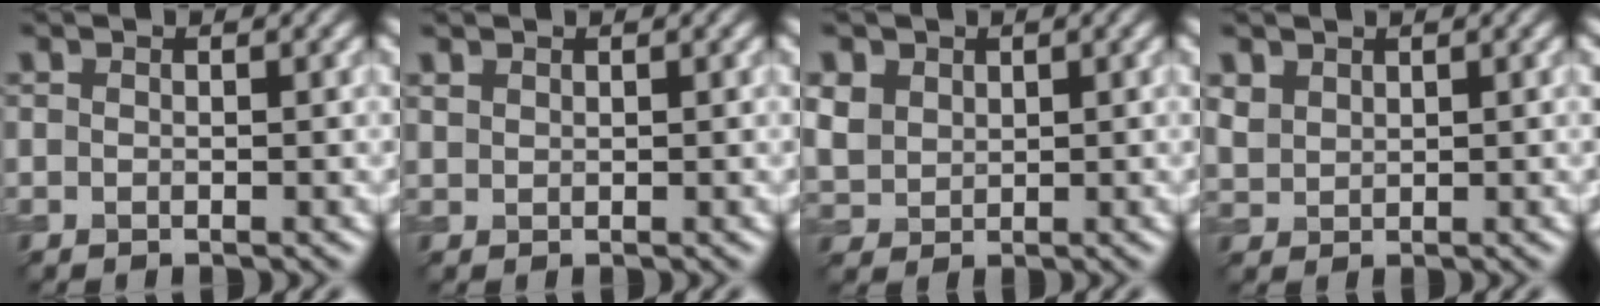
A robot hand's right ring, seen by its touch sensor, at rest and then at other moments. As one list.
[{"total": 0.9, "force": [0.8, 0.4, 0.1], "torque": [-0.007, 0.001, 0.021]}, {"total": 3.1, "force": [1.3, 2.5, 1.2], "torque": [-0.043, 0.000, 0.033]}, {"total": 1.8, "force": [1.2, 1.2, 0.5], "torque": [-0.017, 0.001, 0.031]}]